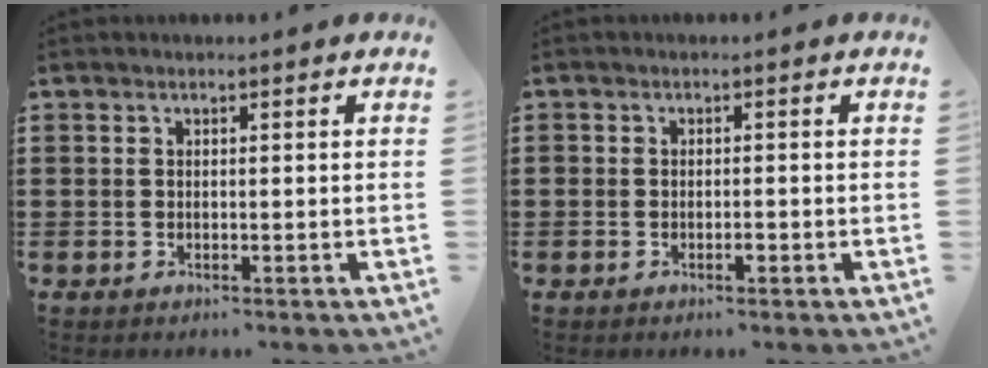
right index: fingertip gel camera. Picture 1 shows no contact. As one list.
[{"total": 1.0, "force": [-0.6, 0.6, 0.5], "torque": [-0.013, -0.002, -0.010]}]